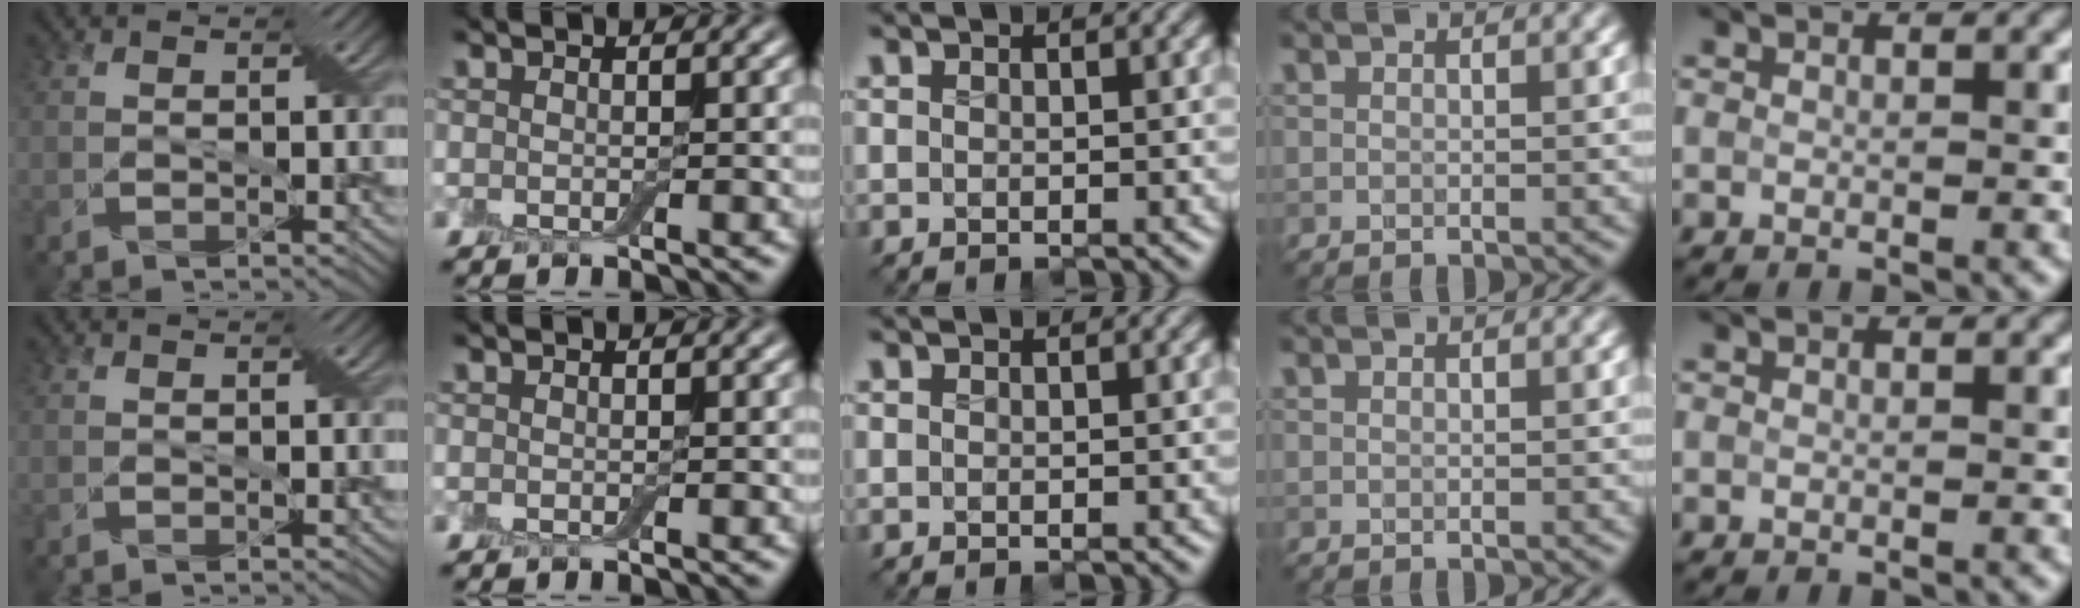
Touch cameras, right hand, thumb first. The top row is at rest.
{}